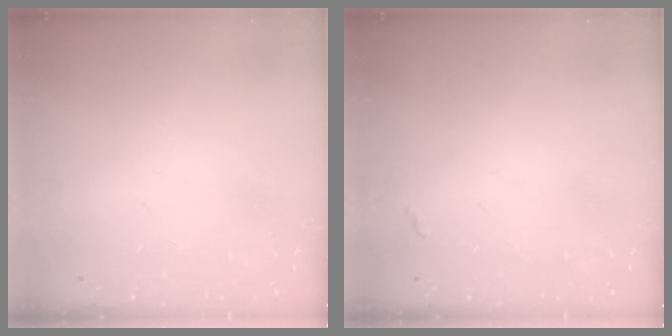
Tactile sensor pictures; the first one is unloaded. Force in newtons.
{"total": 3.2, "press": 3.2, "slide": 0.5}